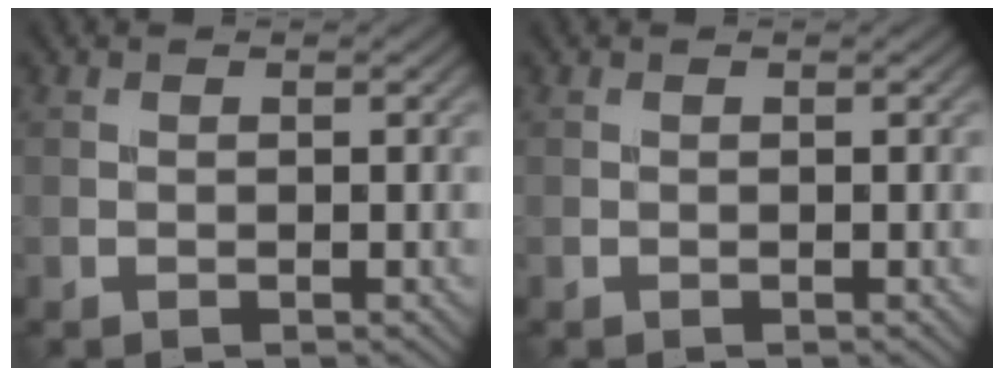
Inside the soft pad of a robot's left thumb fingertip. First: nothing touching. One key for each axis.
{"total": 0.0}